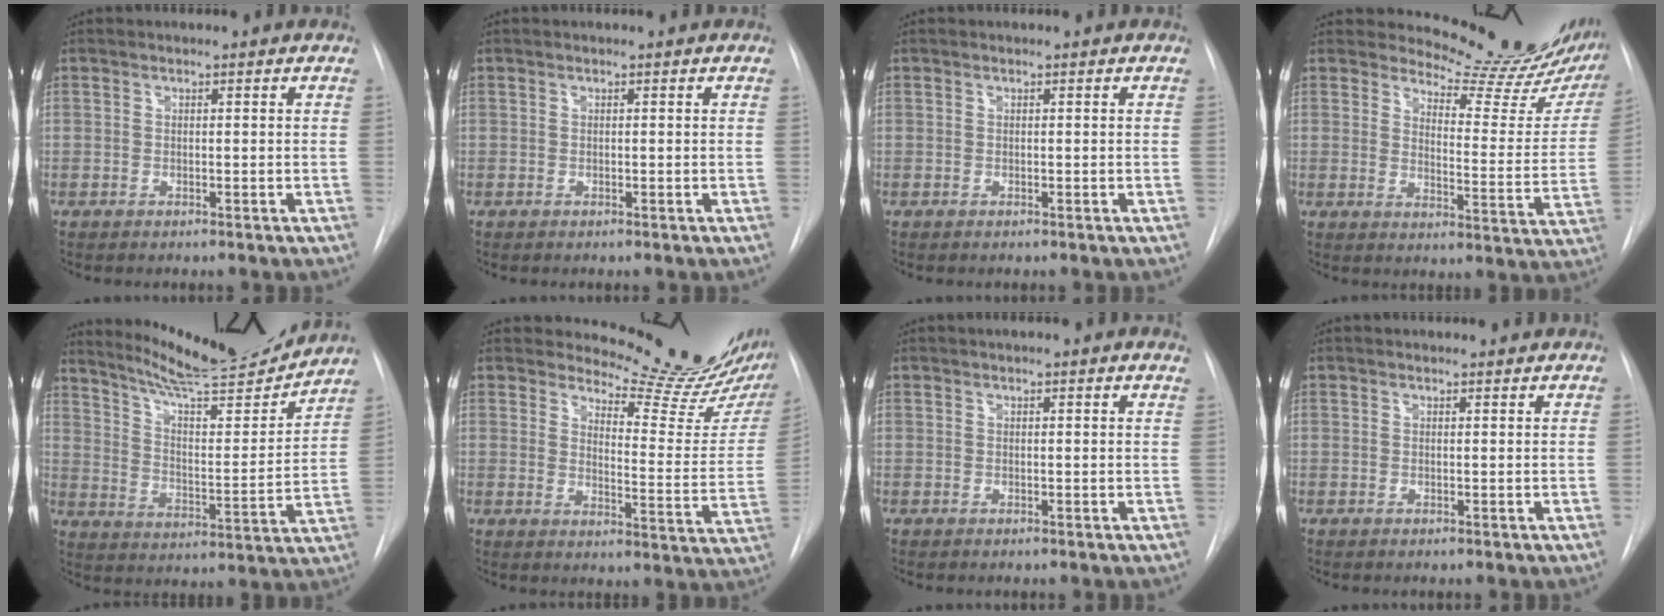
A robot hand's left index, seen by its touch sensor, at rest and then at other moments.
{"total": 0.0}
{"total": 0.0}
{"total": 14.7, "force": [14.2, 2.3, 3.1], "torque": [-0.033, -0.087, 0.158]}
{"total": 18.5, "force": [17.4, 0.8, 6.2], "torque": [-0.106, -0.037, 0.257]}
{"total": 13.7, "force": [13.2, 0.9, 3.8], "torque": [-0.049, -0.093, 0.151]}
{"total": 2.4, "force": [1.8, 0.1, 1.5], "torque": [-0.015, 0.017, 0.020]}
{"total": 1.8, "force": [1.8, 0.4, 0.1], "torque": [-0.009, 0.008, 0.021]}